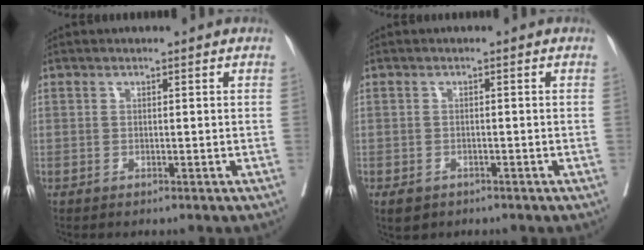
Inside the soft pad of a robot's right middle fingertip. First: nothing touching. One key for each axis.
{"total": 2.4, "fx": -1.5, "fy": 1.6, "fz": 0.9, "tx": -0.012, "ty": 0.000, "tz": -0.018}